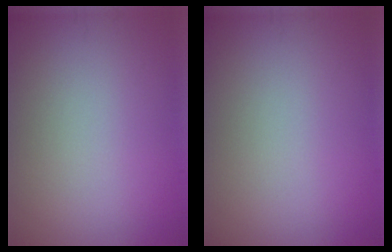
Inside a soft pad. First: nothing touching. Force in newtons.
{"total": 0.0}